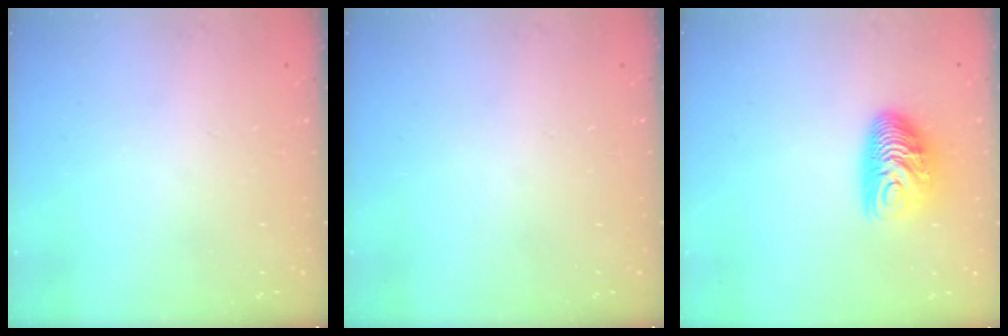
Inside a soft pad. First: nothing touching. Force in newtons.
{"total": 0.0}
{"total": 9.8, "press": 9.8, "slide": 0.3}